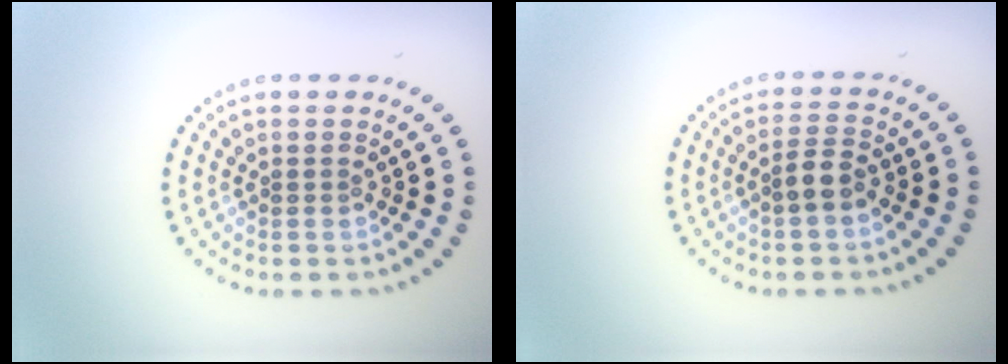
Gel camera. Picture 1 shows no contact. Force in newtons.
{"total": 2.0, "press": 1.8, "slide": 0.9}